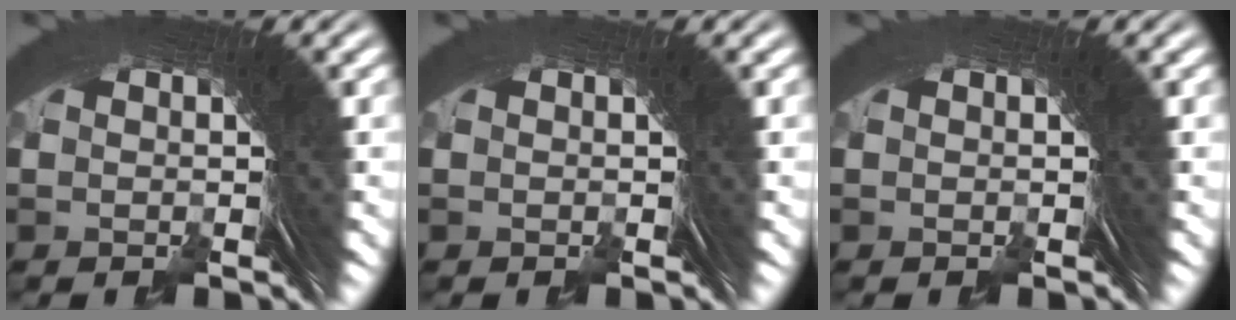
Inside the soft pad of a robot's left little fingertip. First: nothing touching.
{"total": 0.0}
{"total": 0.0}